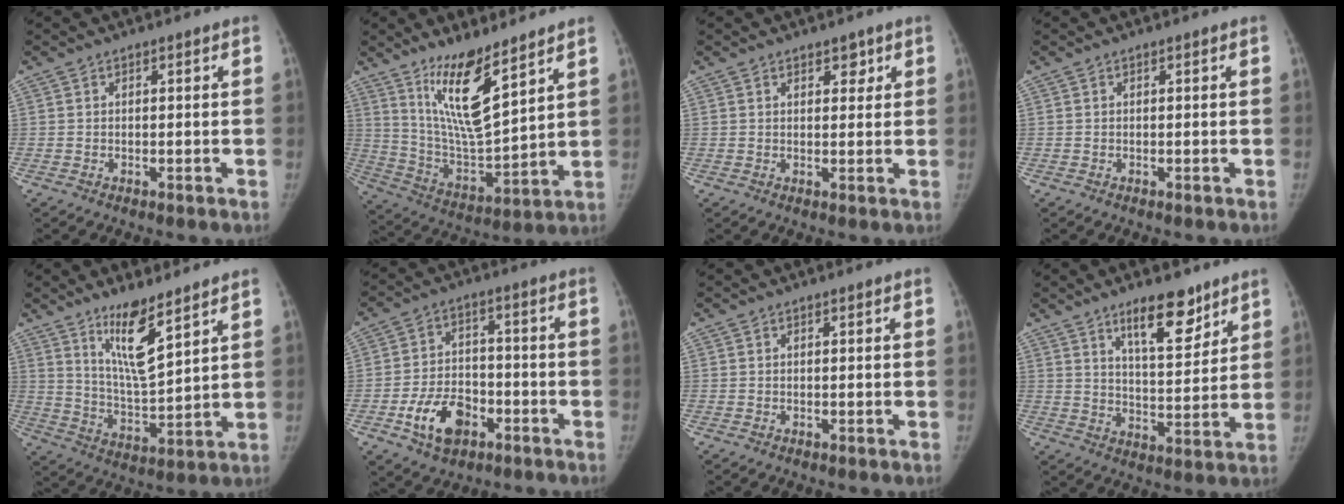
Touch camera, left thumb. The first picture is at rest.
{"total": 14.8, "force": [9.4, 3.6, 10.9], "torque": [-0.180, -0.071, 0.192]}
{"total": 2.2, "force": [1.4, 1.2, 1.2], "torque": [-0.003, -0.007, 0.021]}
{"total": 0.0}
{"total": 10.9, "force": [7.1, 2.3, 7.9], "torque": [-0.135, -0.063, 0.141]}
{"total": 10.7, "force": [-4.8, 7.1, 6.5], "torque": [-0.094, 0.026, -0.081]}
{"total": 0.0}
{"total": 11.2, "force": [7.5, 4.0, 7.3], "torque": [-0.089, -0.052, 0.125]}